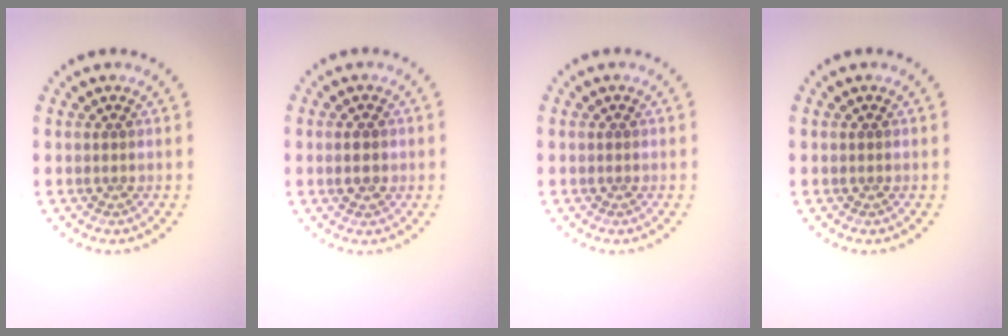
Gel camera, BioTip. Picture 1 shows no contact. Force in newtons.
{"total": 2.1, "press": 2.1, "slide": 0.2}
{"total": 0.0}
{"total": 0.0}